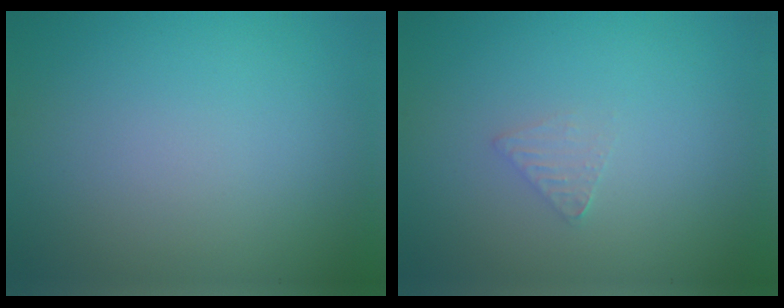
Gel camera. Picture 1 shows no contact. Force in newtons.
{"total": 1.0, "press": 1.0, "slide": 0.1}